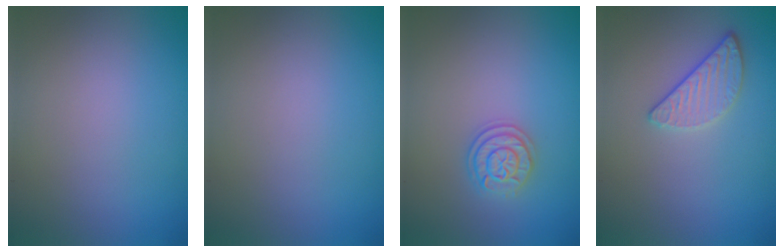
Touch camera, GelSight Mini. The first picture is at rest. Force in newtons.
{"total": 0.0}
{"total": 2.1, "press": 2.1, "slide": 0.3}
{"total": 2.4, "press": 2.2, "slide": 0.9}